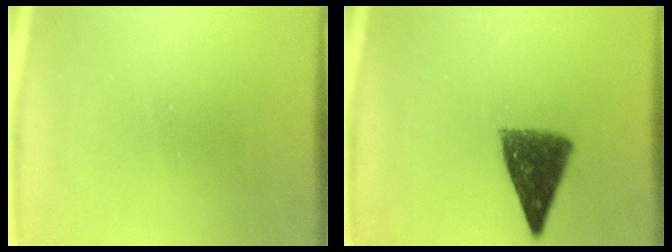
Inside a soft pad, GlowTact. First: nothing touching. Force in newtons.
{"total": 8.9}